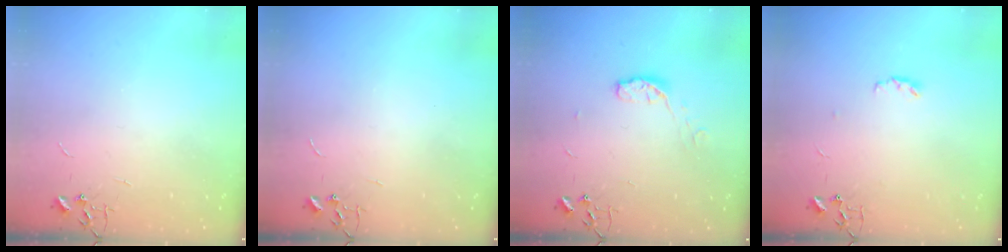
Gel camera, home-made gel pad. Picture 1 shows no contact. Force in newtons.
{"total": 0.0}
{"total": 6.7, "press": 6.6, "slide": 0.6}
{"total": 3.8, "press": 3.8, "slide": 0.6}